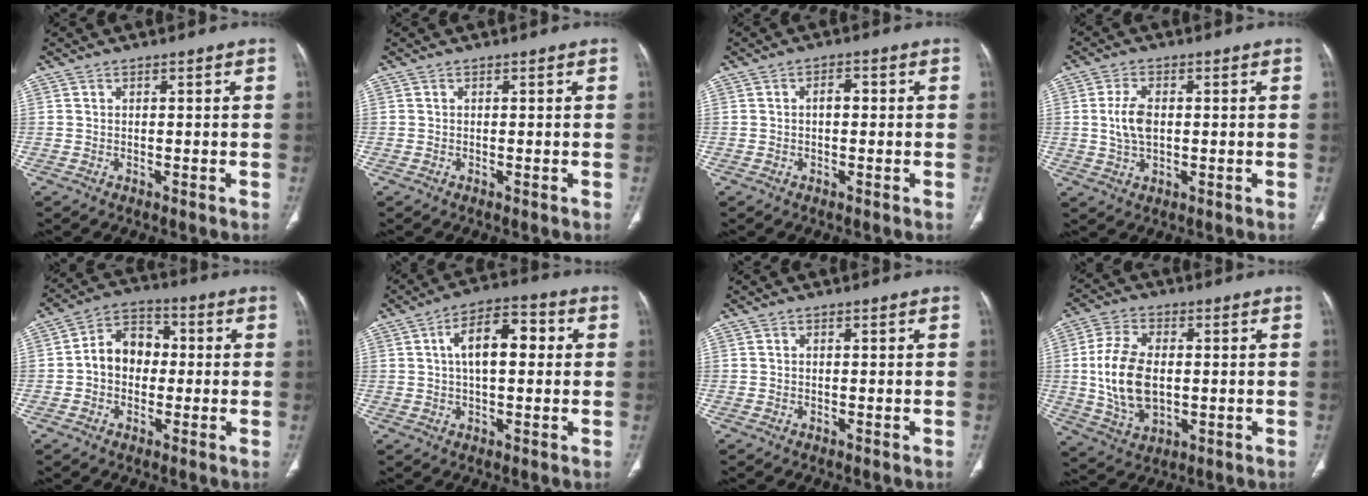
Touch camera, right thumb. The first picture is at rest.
{"total": 0.0}
{"total": 2.3, "force": [0.0, 1.3, 1.9], "torque": [-0.025, 0.010, -0.002]}
{"total": 5.8, "force": [0.3, 3.3, 4.8], "torque": [-0.098, 0.002, 0.007]}
{"total": 9.5, "force": [-0.1, 7.4, 6.0], "torque": [-0.074, 0.030, -0.014]}
{"total": 10.5, "force": [1.8, 5.2, 8.9], "torque": [-0.132, 0.024, 0.023]}
{"total": 0.0}
{"total": 13.6, "force": [0.1, 8.3, 10.8], "torque": [-0.209, -0.002, 0.009]}